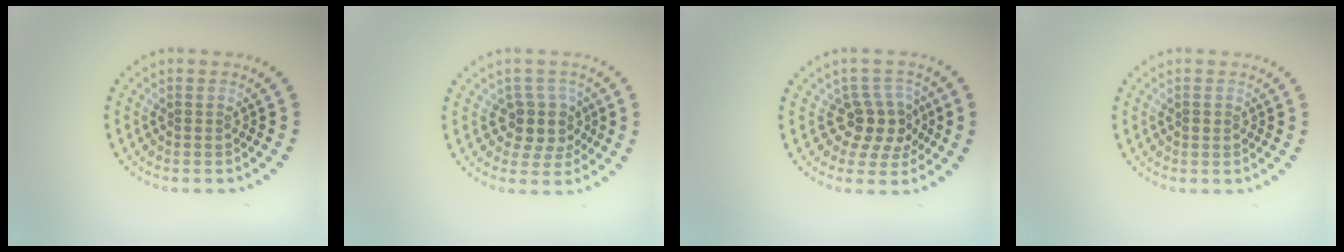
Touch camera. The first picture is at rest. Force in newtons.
{"total": 2.9, "press": 2.5, "slide": 1.5}
{"total": 3.3, "press": 3.0, "slide": 1.5}
{"total": 0.9, "press": 0.9, "slide": 0.1}